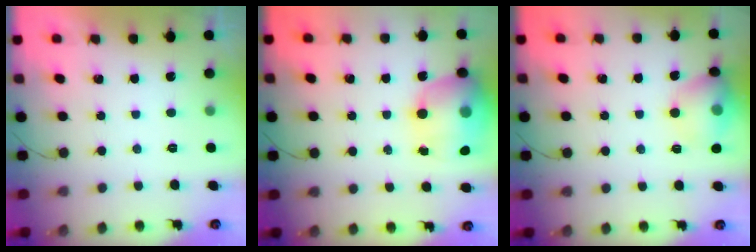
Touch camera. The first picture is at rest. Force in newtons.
{"total": 19.5, "press": 19.3, "slide": 2.8}
{"total": 13.0, "press": 12.6, "slide": 3.3}